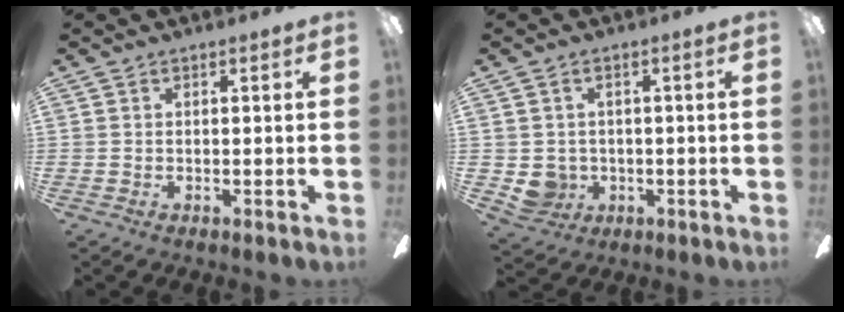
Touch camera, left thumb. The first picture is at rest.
{"total": 4.4, "force": [0.0, 4.2, 1.4], "torque": [-0.055, 0.001, -0.001]}